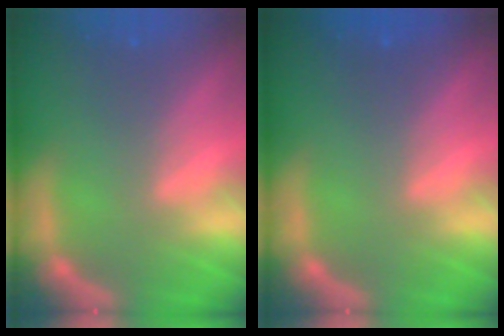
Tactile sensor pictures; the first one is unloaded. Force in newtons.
{"total": 0.0}